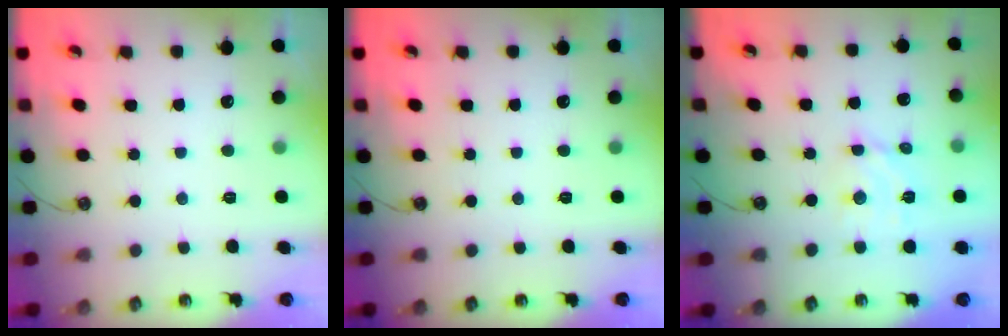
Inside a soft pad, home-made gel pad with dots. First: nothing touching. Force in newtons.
{"total": 0.0}
{"total": 6.8, "press": 6.8, "slide": 0.3}